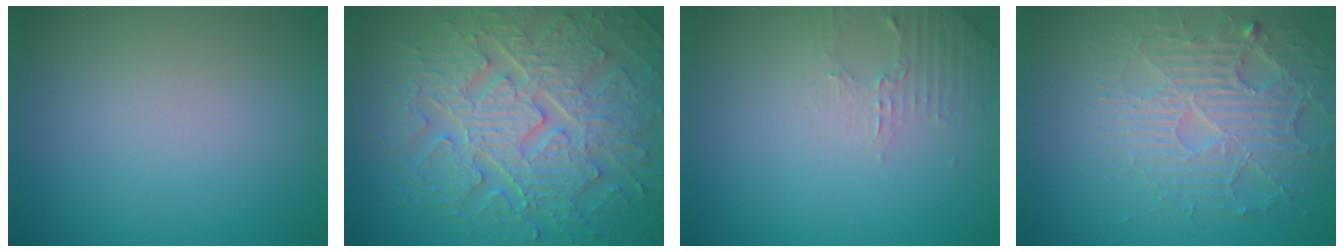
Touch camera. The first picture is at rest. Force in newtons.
{"total": 9.2, "press": 6.8, "slide": 6.2}
{"total": 1.8, "press": 1.7, "slide": 0.5}
{"total": 4.6, "press": 4.1, "slide": 2.1}